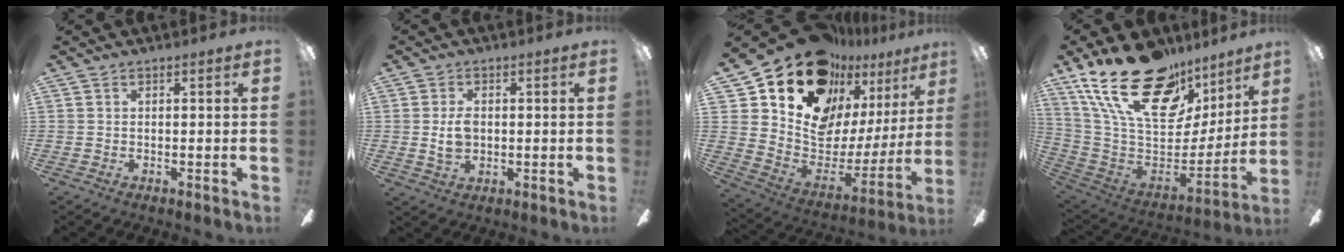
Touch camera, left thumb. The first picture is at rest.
{"total": 5.2, "force": [0.2, 3.5, 3.8], "torque": [-0.077, 0.001, -0.001]}
{"total": 18.7, "force": [14.6, 10.2, 5.8], "torque": [-0.112, -0.117, 0.277]}
{"total": 27.8, "force": [17.5, 13.9, 16.6], "torque": [-0.291, -0.109, 0.320]}